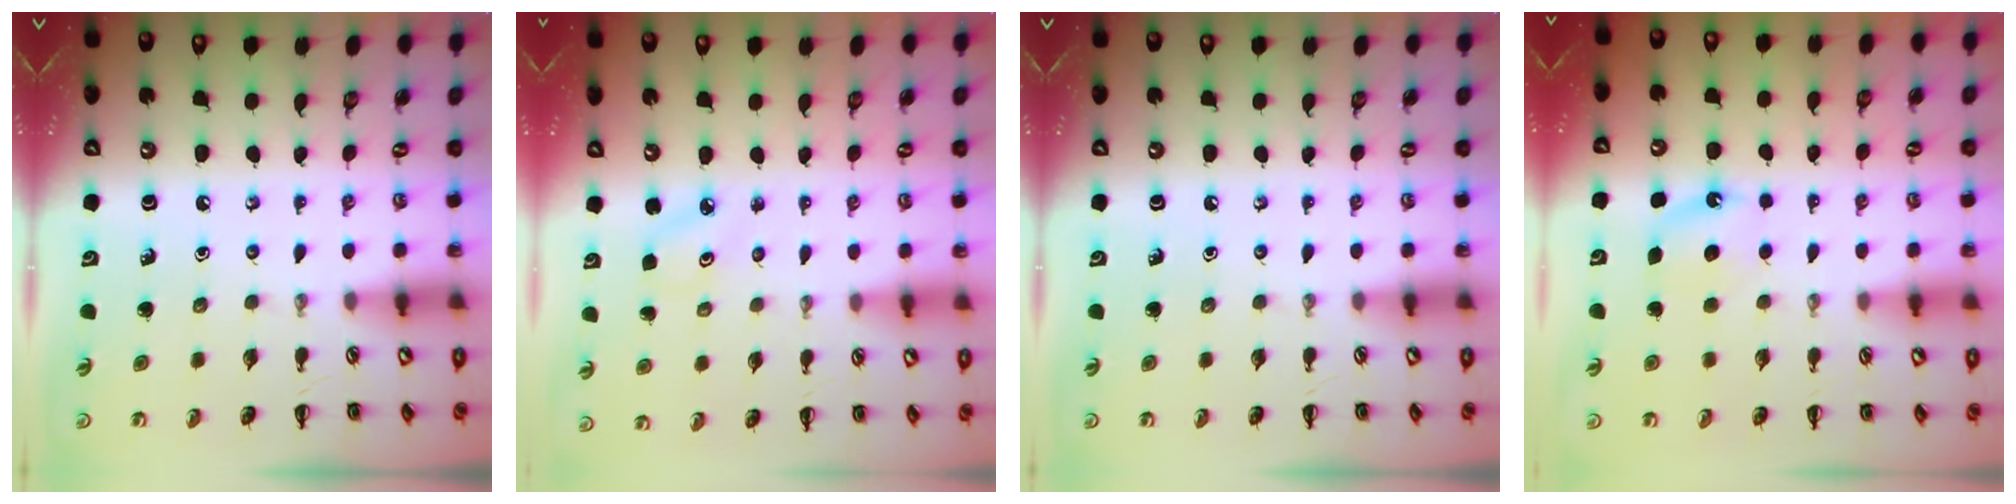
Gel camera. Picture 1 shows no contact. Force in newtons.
{"total": 2.4, "press": 2.3, "slide": 0.6}
{"total": 0.0}
{"total": 4.8, "press": 4.5, "slide": 1.6}